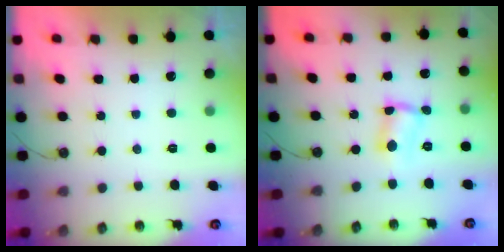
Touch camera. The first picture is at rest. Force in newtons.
{"total": 2.8, "press": 2.8, "slide": 0.6}